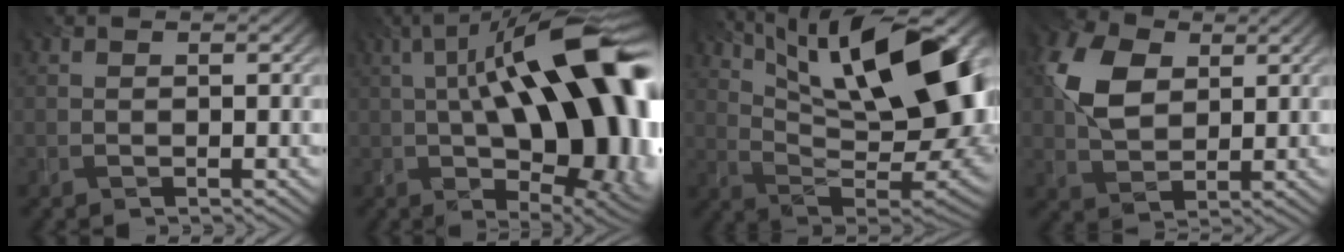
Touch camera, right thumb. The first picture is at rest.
{"total": 20.6, "force": [1.8, 8.3, 18.8], "torque": [-0.271, 0.046, 0.016]}
{"total": 17.2, "force": [7.2, 5.9, 14.5], "torque": [-0.232, 0.016, 0.129]}
{"total": 8.6, "force": [2.6, 5.6, 5.9], "torque": [-0.139, 0.012, 0.048]}